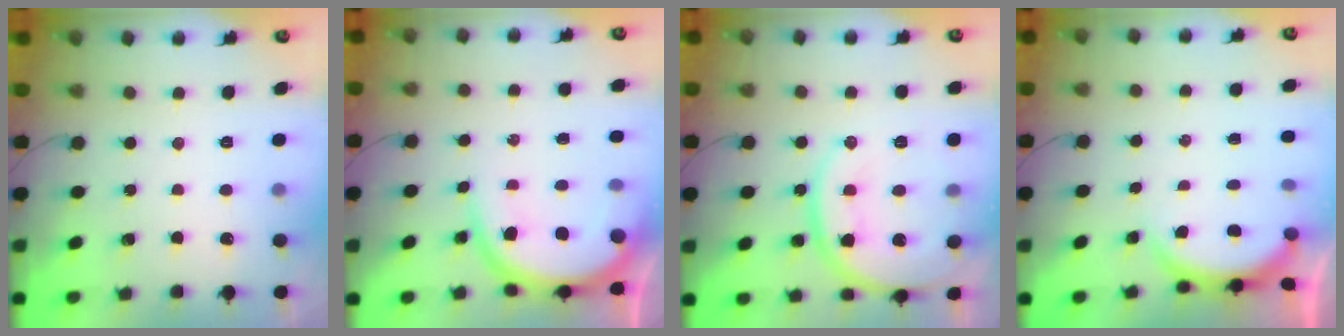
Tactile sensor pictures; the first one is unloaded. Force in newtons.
{"total": 12.0, "press": 12.0, "slide": 1.2}
{"total": 17.0, "press": 16.8, "slide": 2.1}
{"total": 3.3, "press": 3.2, "slide": 0.5}